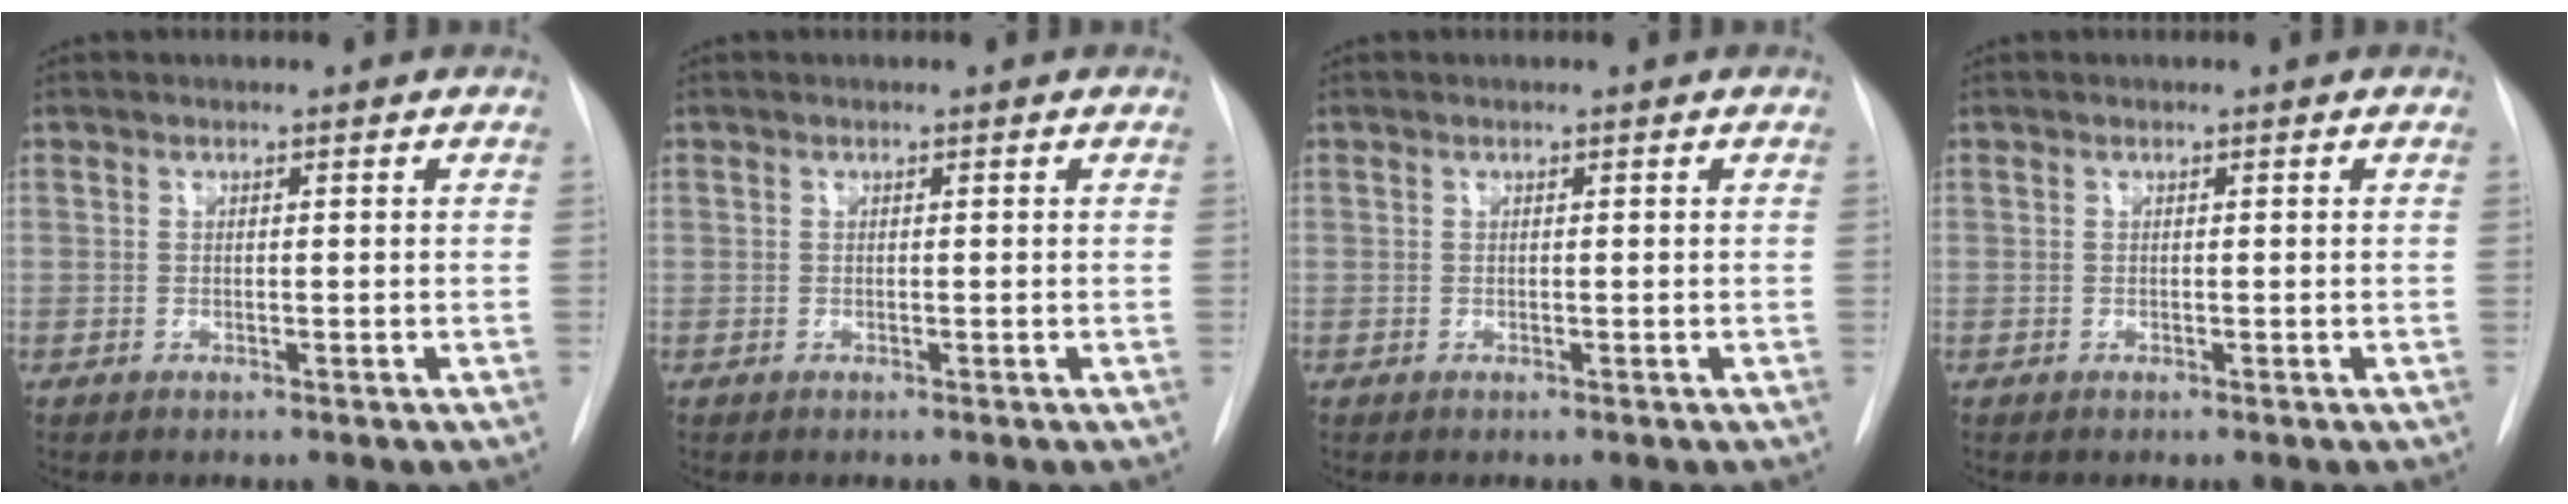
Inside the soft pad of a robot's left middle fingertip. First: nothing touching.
{"total": 0.0}
{"total": 0.0}
{"total": 0.0}